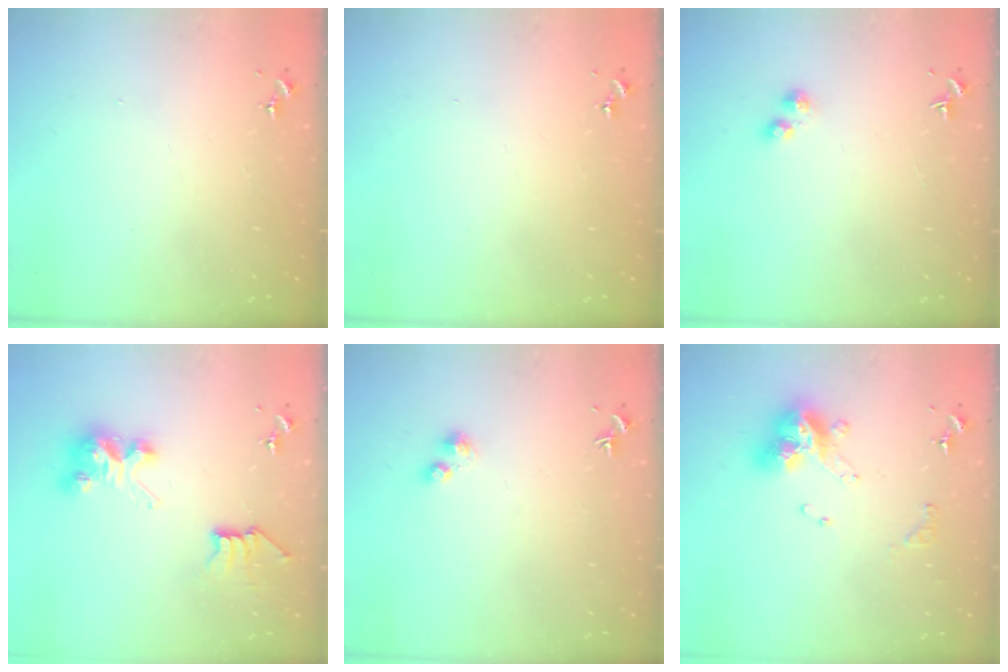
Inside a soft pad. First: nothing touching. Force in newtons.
{"total": 0.0}
{"total": 3.9, "press": 3.9, "slide": 0.5}
{"total": 8.2, "press": 8.2, "slide": 0.1}
{"total": 2.4, "press": 2.3, "slide": 0.3}
{"total": 13.5, "press": 13.5, "slide": 1.3}